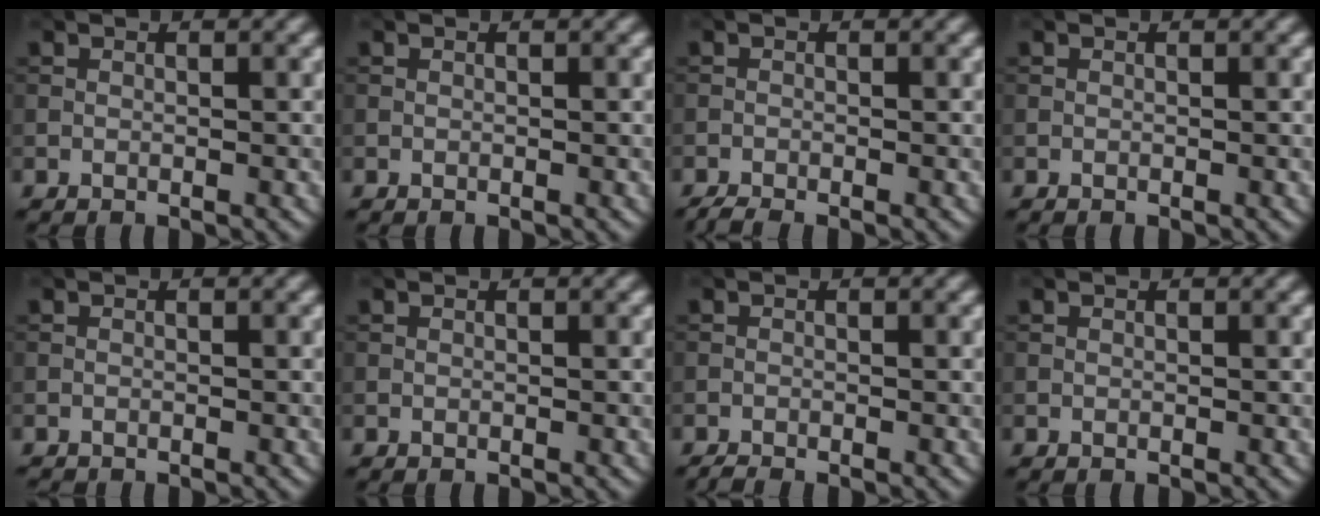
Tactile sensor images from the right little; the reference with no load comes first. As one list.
[{"total": 0.0}, {"total": 1.3, "force": [-1.2, 0.1, 0.5], "torque": [-0.009, -0.005, -0.028]}, {"total": 0.0}, {"total": 0.6, "force": [-0.6, 0.0, 0.0], "torque": [0.003, -0.003, -0.013]}, {"total": 0.0}, {"total": 0.8, "force": [-0.8, 0.0, 0.2], "torque": [0.000, -0.002, -0.019]}, {"total": 0.0}]